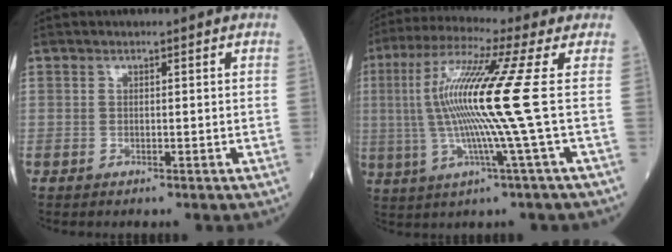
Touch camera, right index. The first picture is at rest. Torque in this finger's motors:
{"motor_torque": [2.12, 0.02, 1.05, 0.21]}